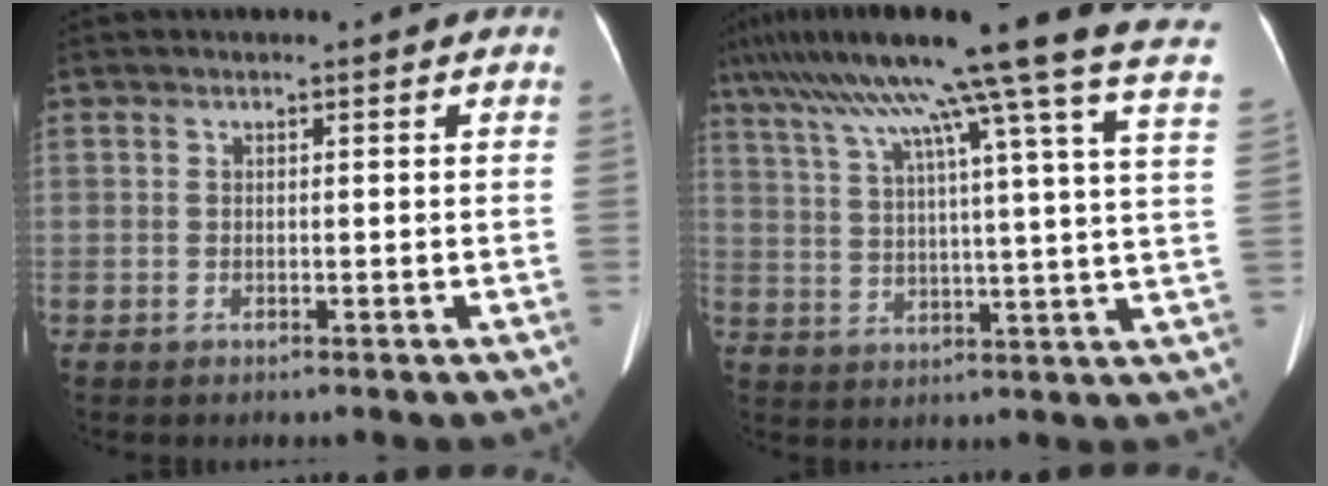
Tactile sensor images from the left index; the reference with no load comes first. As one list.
[{"total": 27.1, "force": [21.2, -0.7, 16.8], "torque": [-0.252, -0.015, 0.280]}]